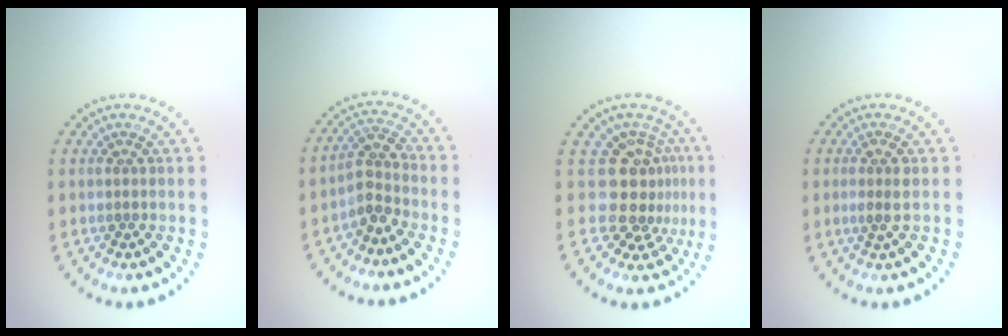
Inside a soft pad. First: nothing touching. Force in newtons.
{"total": 2.5, "press": 1.9, "slide": 1.7}
{"total": 3.9, "press": 2.6, "slide": 2.9}
{"total": 1.4, "press": 1.2, "slide": 0.7}